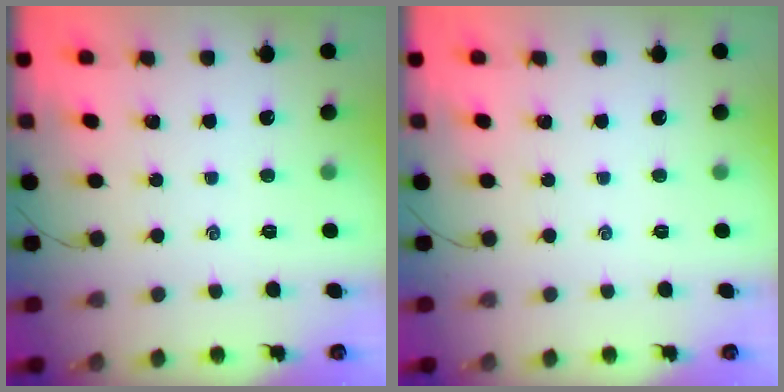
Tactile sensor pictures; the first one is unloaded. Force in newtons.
{"total": 0.0}